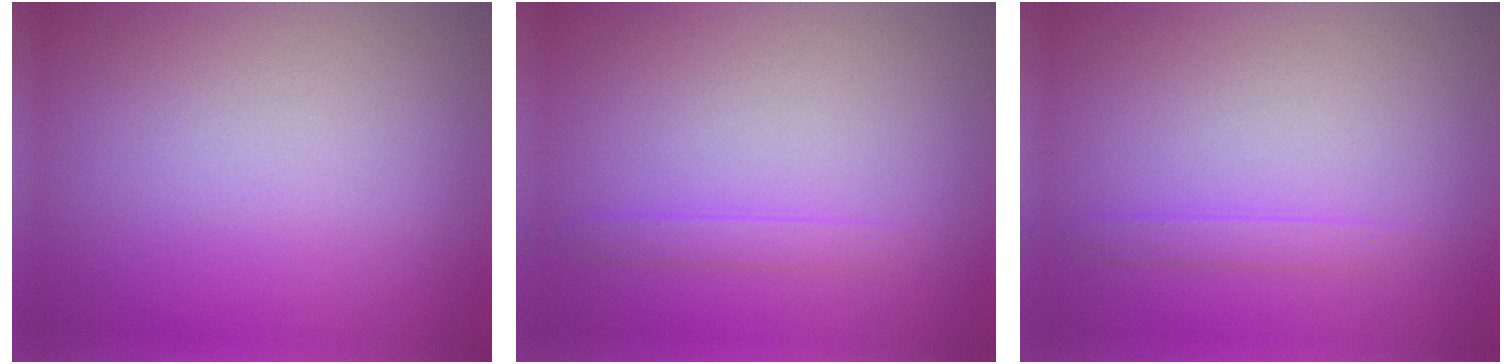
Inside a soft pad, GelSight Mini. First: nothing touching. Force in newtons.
{"total": 1.1, "press": 1.1, "slide": 0.1}
{"total": 1.1, "press": 1.1, "slide": 0.1}